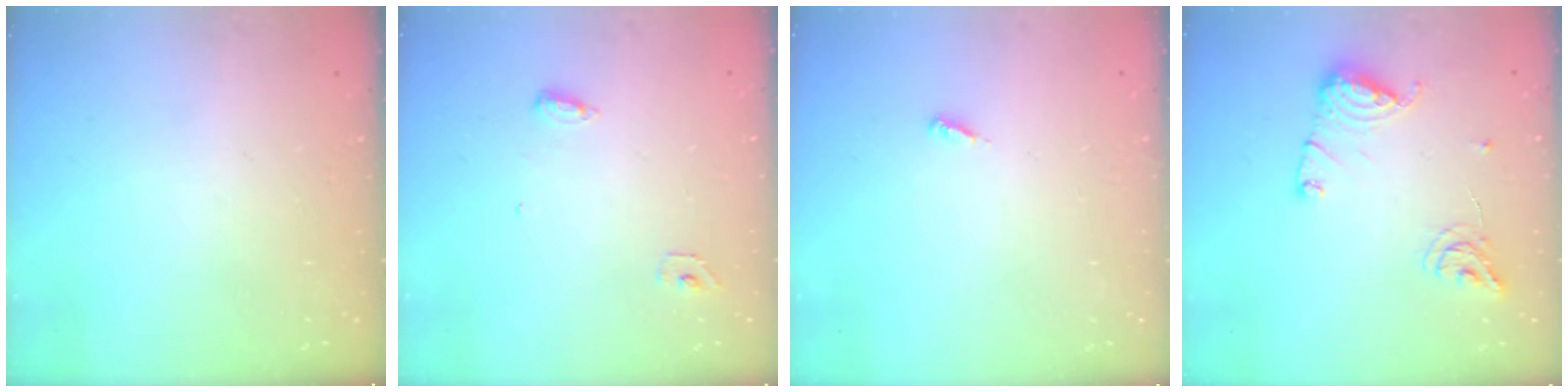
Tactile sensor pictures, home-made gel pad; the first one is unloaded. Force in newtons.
{"total": 5.1, "press": 4.9, "slide": 1.4}
{"total": 2.1, "press": 2.1, "slide": 0.1}
{"total": 12.4, "press": 12.3, "slide": 1.2}